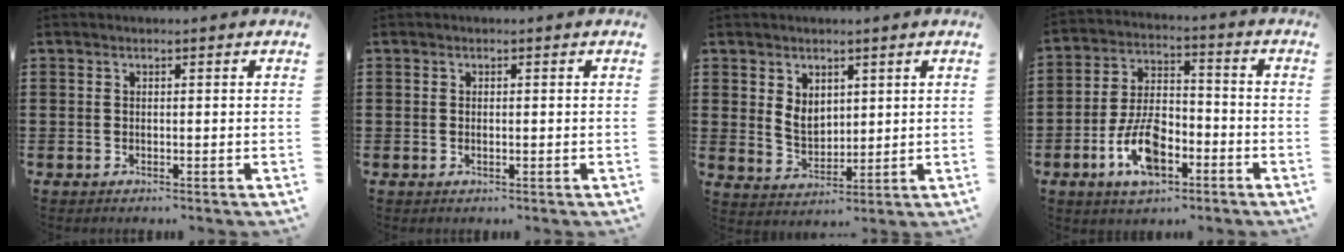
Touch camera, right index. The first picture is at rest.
{"total": 0.6, "force": [-0.1, 0.2, 0.5], "torque": [-0.011, -0.002, 0.000]}
{"total": 4.5, "force": [2.0, 3.4, 2.3], "torque": [-0.049, 0.008, 0.035]}
{"total": 10.0, "force": [-4.3, 5.1, 7.5], "torque": [-0.166, 0.004, -0.081]}